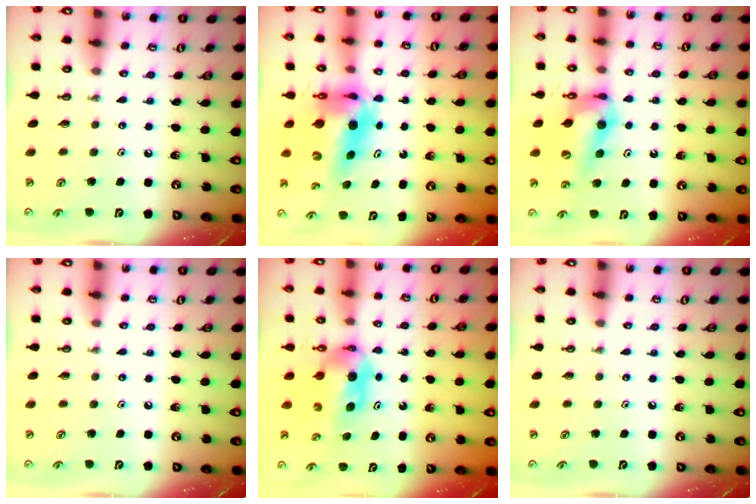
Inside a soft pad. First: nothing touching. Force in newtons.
{"total": 9.4, "press": 9.4, "slide": 0.9}
{"total": 11.6, "press": 11.6, "slide": 1.0}
{"total": 0.0}
{"total": 6.4, "press": 4.6, "slide": 4.4}
{"total": 0.0}